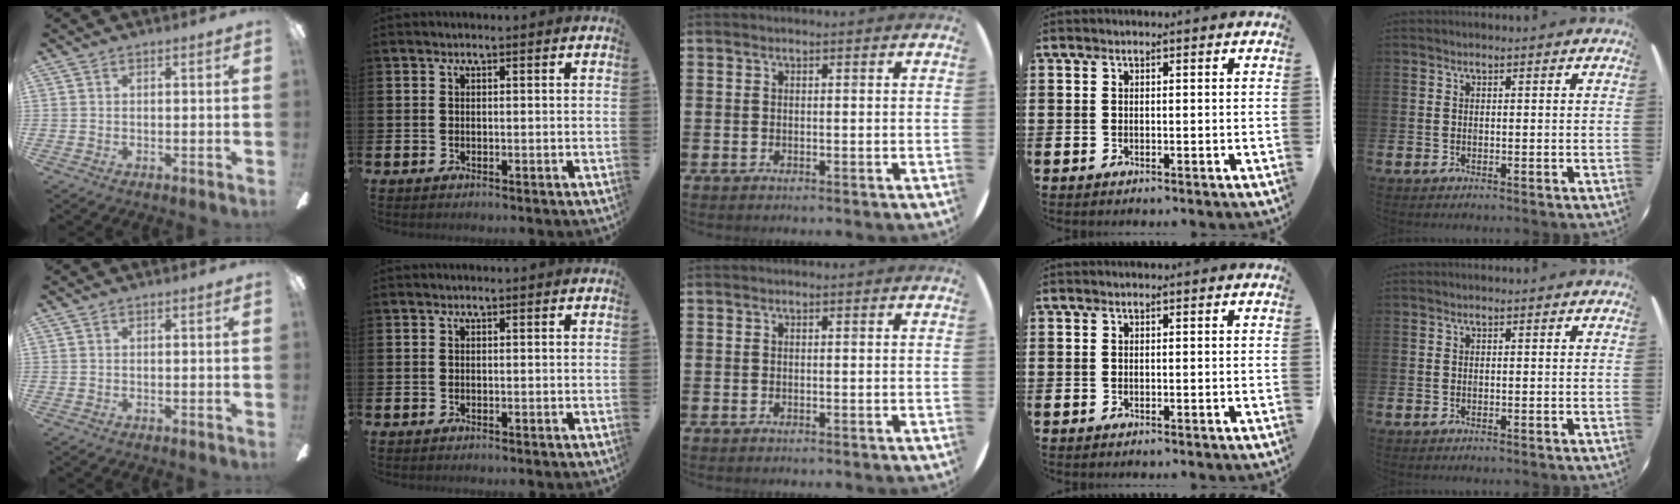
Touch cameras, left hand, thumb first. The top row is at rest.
{}